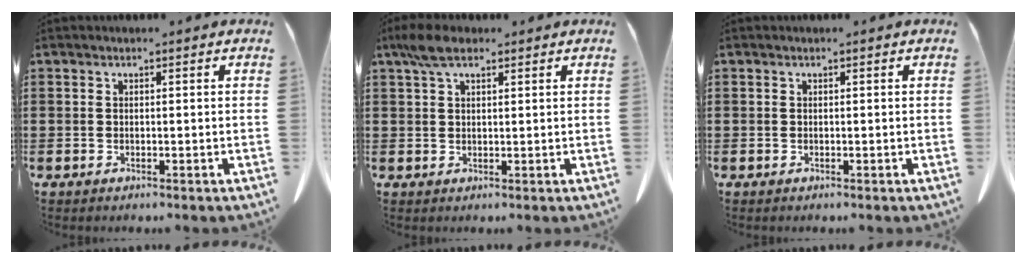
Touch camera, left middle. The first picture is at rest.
{"total": 4.2, "force": [2.5, 1.7, 2.8], "torque": [-0.064, 0.007, 0.046]}
{"total": 0.0}